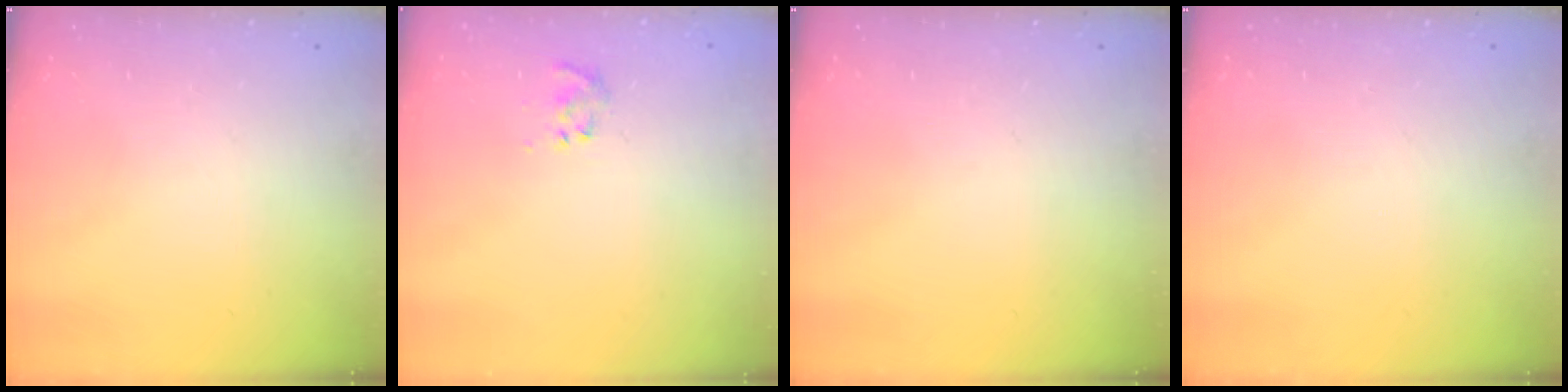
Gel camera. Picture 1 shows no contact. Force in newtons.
{"total": 2.5, "press": 2.4, "slide": 0.8}
{"total": 0.0}
{"total": 0.0}